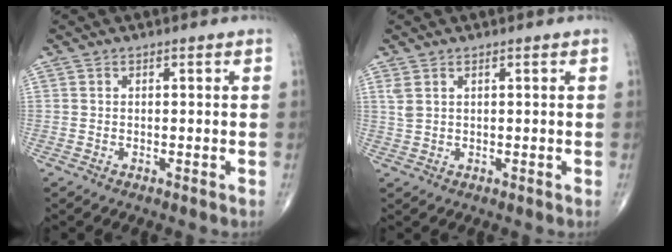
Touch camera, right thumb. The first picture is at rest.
{"total": 1.9, "force": [1.0, 0.7, 1.4], "torque": [-0.036, 0.004, 0.030]}